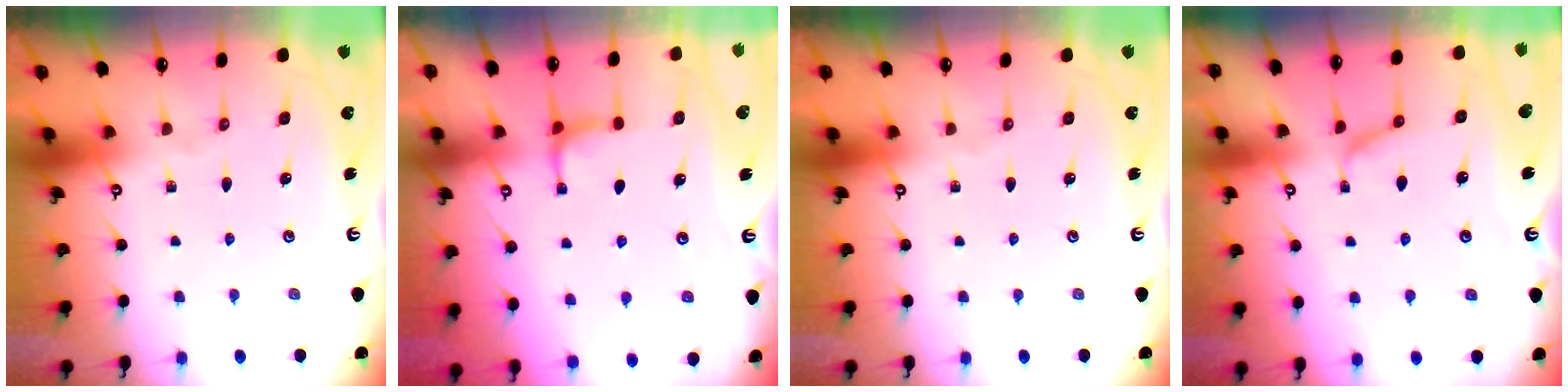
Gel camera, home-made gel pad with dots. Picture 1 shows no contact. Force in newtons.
{"total": 3.0, "press": 3.0, "slide": 0.2}
{"total": 0.0}
{"total": 1.8, "press": 1.7, "slide": 0.6}